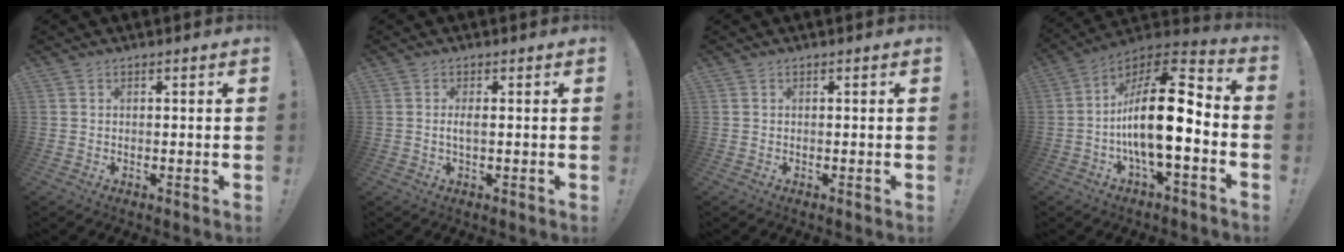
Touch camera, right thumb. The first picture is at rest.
{"total": 2.2, "force": [-0.3, 0.5, 2.1], "torque": [-0.040, 0.002, -0.006]}
{"total": 0.0}
{"total": 20.4, "force": [-3.1, 7.4, 18.8], "torque": [-0.323, 0.017, -0.050]}